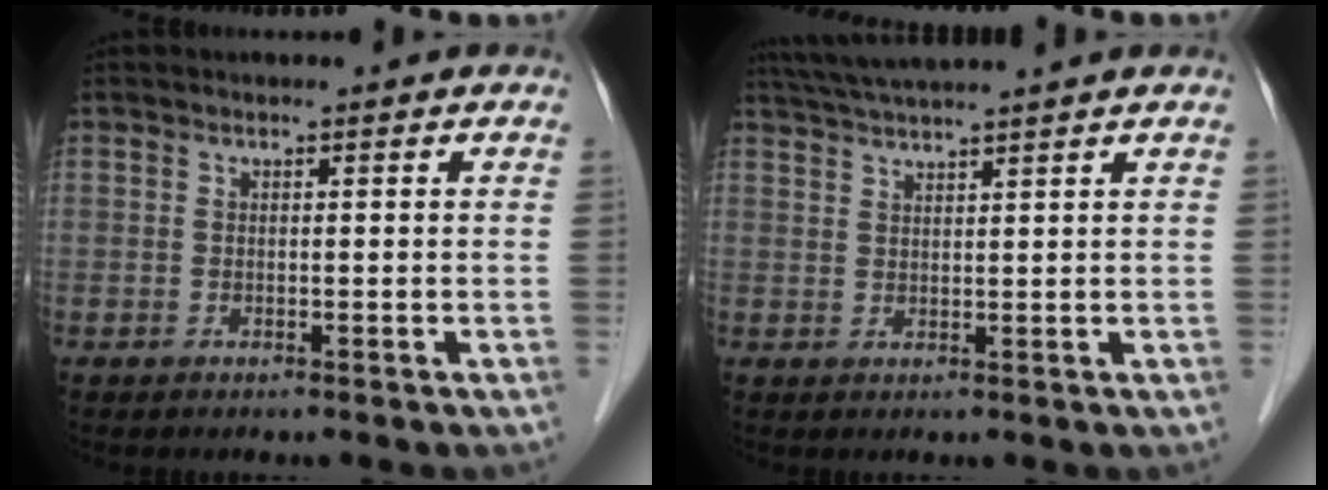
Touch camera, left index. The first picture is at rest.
{"total": 7.8, "force": [6.8, -1.2, 3.5], "torque": [-0.061, 0.032, 0.107]}